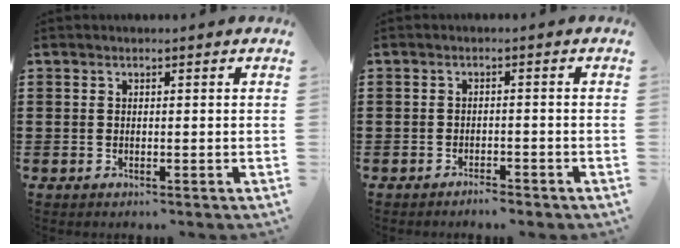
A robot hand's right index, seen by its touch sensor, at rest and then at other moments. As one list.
[{"total": 1.6, "force": [-1.6, 0.2, 0.2], "torque": [-0.010, 0.002, -0.032]}]